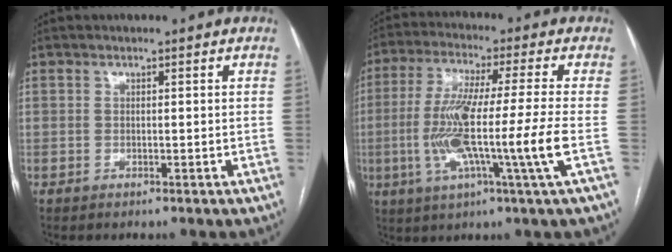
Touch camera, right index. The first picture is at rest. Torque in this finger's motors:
{"motor_torque": [1.94, -0.20, 1.05, 0.21]}